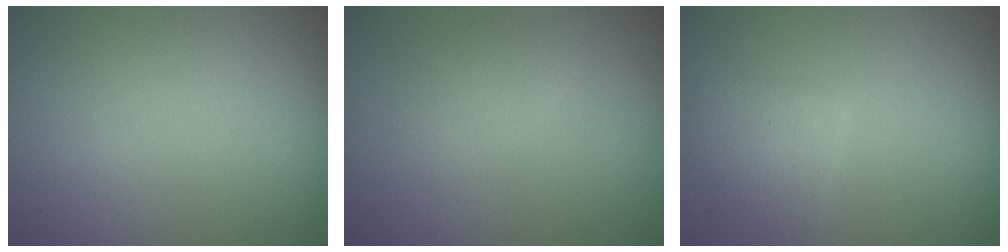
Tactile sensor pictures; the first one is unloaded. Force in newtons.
{"total": 1.4, "press": 1.4, "slide": 0.1}
{"total": 2.3, "press": 2.3, "slide": 0.1}